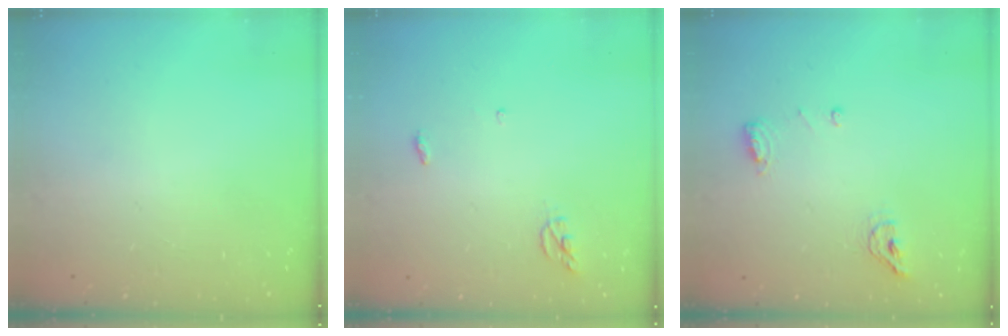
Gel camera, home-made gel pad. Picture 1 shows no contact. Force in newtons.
{"total": 4.3, "press": 4.3, "slide": 0.3}
{"total": 8.1, "press": 7.2, "slide": 3.7}